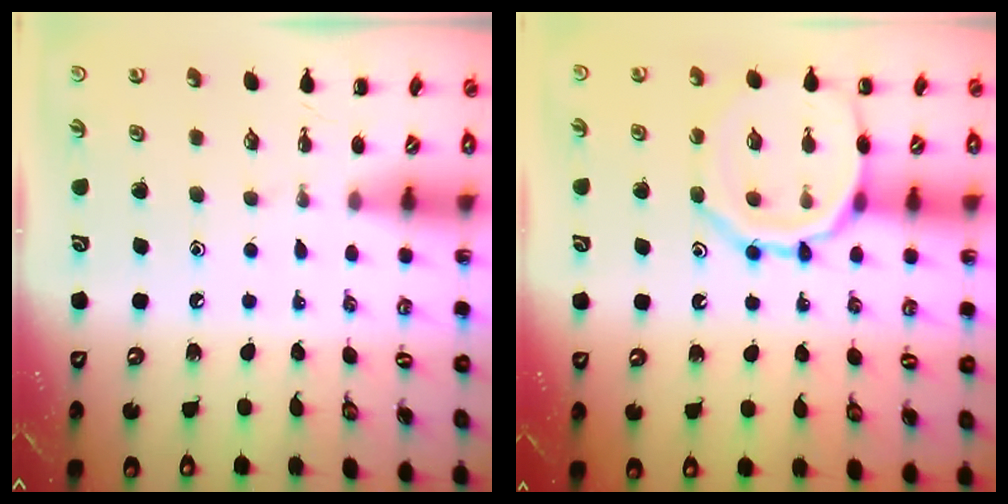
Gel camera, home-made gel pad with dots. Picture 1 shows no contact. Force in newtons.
{"total": 12.9, "press": 12.9, "slide": 1.2}